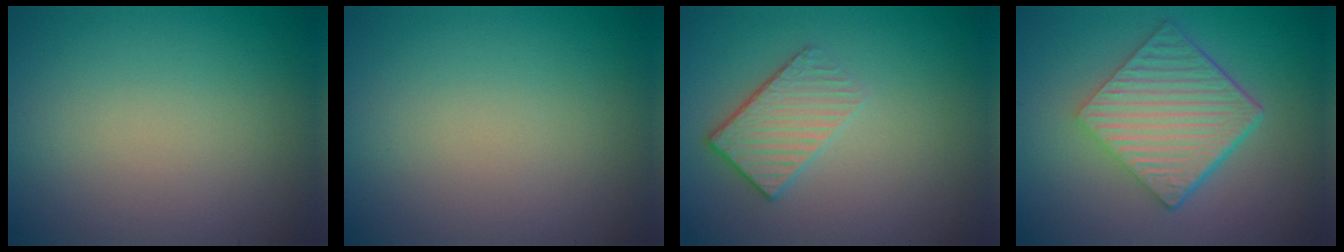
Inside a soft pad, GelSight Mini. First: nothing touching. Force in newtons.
{"total": 0.0}
{"total": 3.3, "press": 2.8, "slide": 1.7}
{"total": 7.0, "press": 4.6, "slide": 5.2}